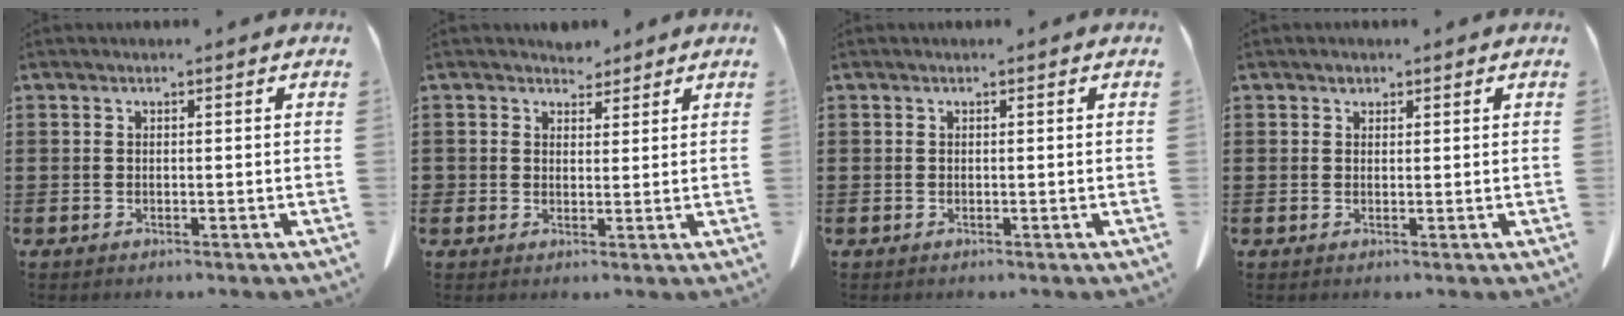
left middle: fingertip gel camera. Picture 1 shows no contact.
{"total": 3.0, "force": [2.4, 1.7, -0.1], "torque": [-0.002, 0.002, 0.044]}
{"total": 0.0}
{"total": 0.8, "force": [0.5, 0.6, 0.3], "torque": [-0.007, 0.003, 0.010]}